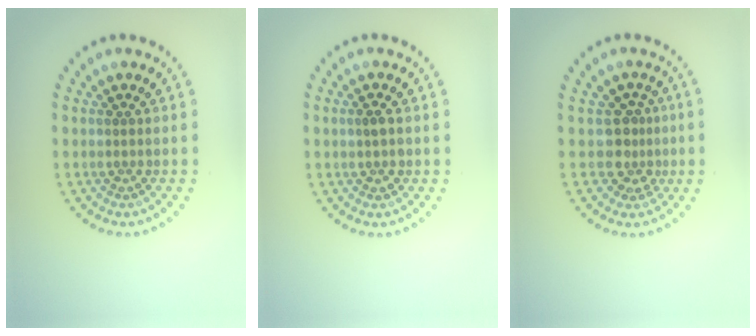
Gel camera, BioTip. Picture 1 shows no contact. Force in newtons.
{"total": 1.2, "press": 1.2, "slide": 0.0}
{"total": 2.5, "press": 1.8, "slide": 1.8}